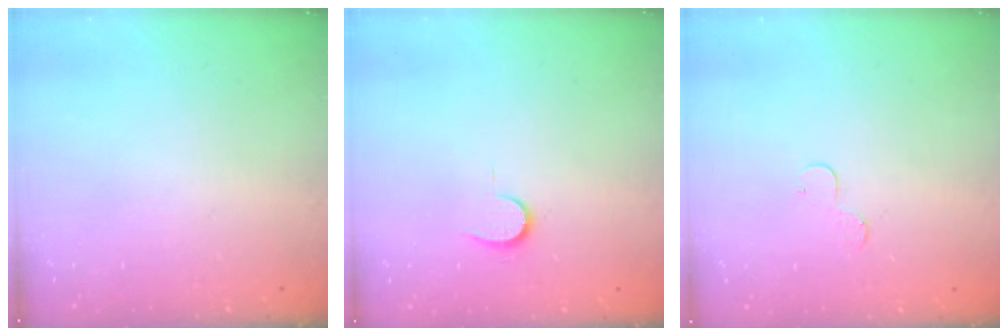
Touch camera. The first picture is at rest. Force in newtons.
{"total": 6.3, "press": 6.3, "slide": 0.5}
{"total": 3.1, "press": 3.1, "slide": 0.3}